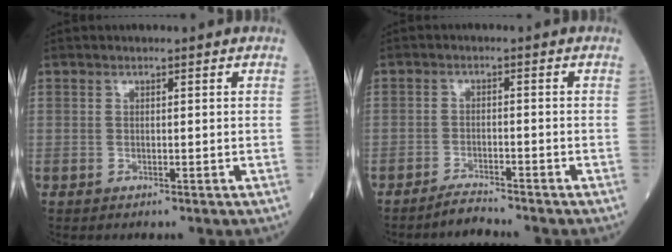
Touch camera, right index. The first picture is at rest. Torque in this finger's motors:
{"motor_torque": [-0.25, -0.24, -0.04, 0.00]}